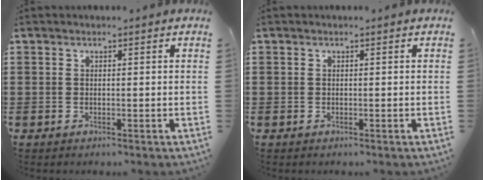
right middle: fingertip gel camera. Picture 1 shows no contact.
{"total": 0.0}